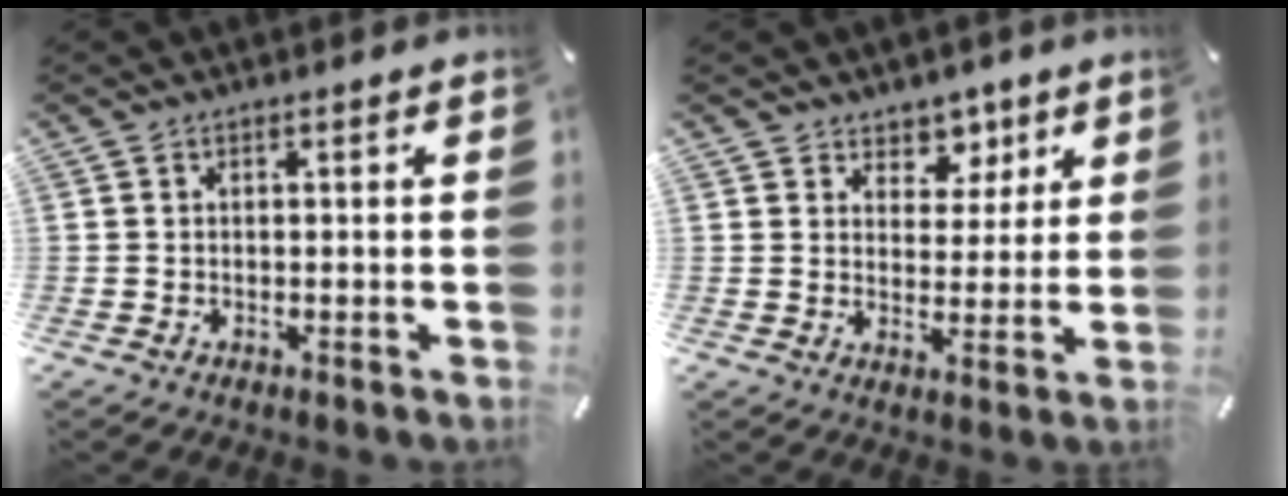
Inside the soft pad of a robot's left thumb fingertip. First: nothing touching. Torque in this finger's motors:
{"motor_torque": [-0.07, 0.06, 0.41, -0.38, 0.02]}